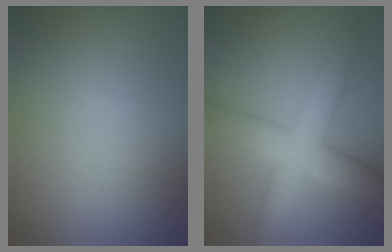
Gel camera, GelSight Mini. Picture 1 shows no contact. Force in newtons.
{"total": 6.4, "press": 6.4, "slide": 0.2}